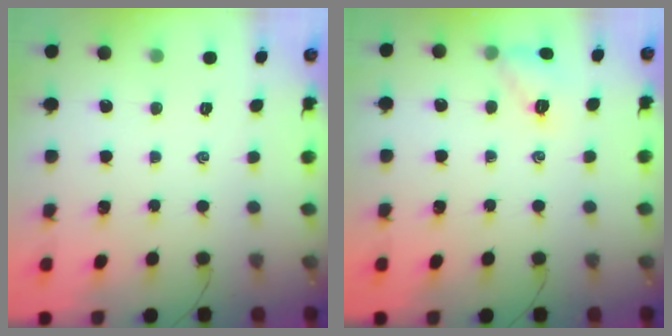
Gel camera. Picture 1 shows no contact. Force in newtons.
{"total": 9.2, "press": 9.0, "slide": 1.5}